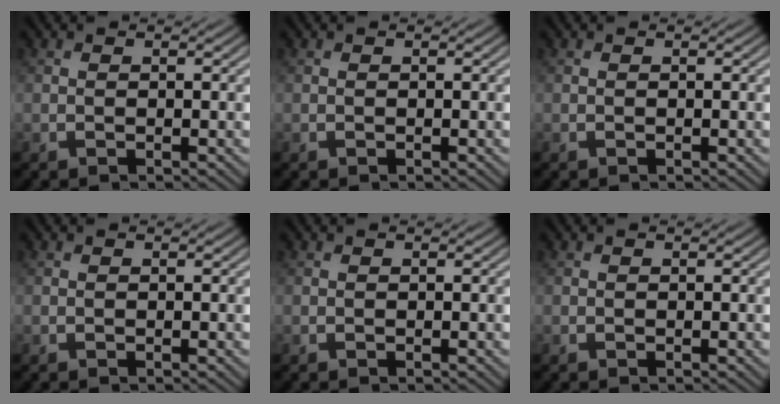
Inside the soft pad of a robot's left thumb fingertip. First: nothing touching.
{"total": 0.0}
{"total": 0.0}
{"total": 0.0}
{"total": 0.0}
{"total": 0.0}